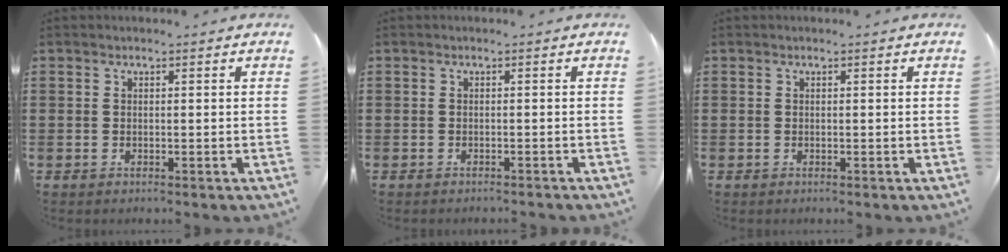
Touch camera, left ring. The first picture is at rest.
{"total": 0.5, "force": [-0.5, 0.0, 0.1], "torque": [-0.005, -0.001, -0.010]}
{"total": 0.0}